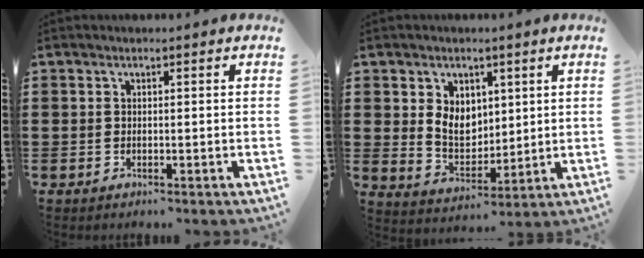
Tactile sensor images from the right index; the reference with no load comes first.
{"total": 6.2, "force": [1.8, 5.0, 3.3], "torque": [-0.063, 0.008, 0.031]}